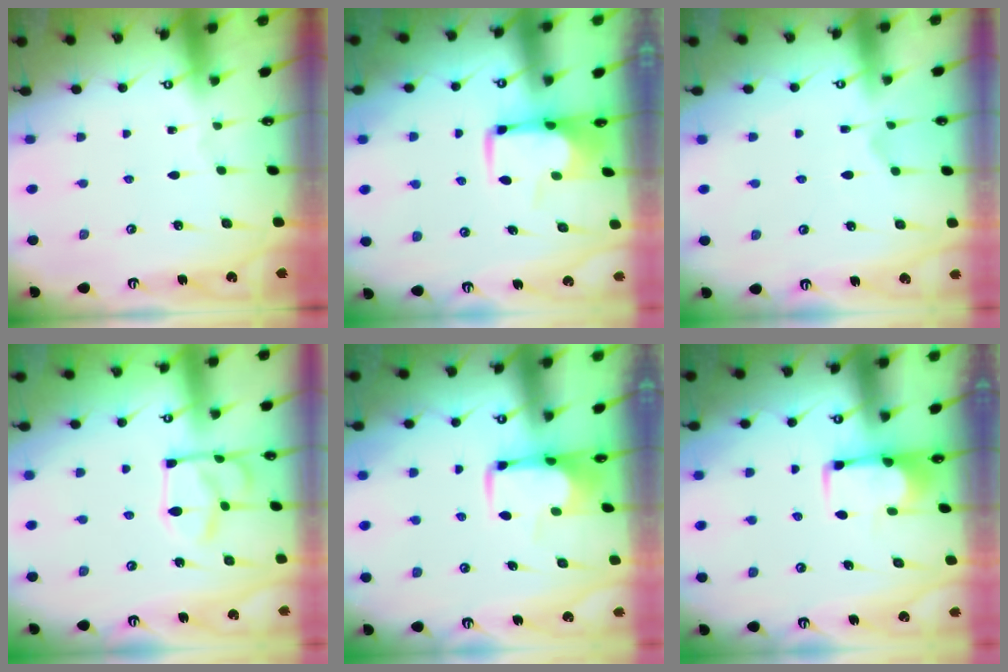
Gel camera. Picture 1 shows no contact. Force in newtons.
{"total": 1.0, "press": 0.7, "slide": 0.7}
{"total": 3.6, "press": 3.4, "slide": 1.1}
{"total": 5.5, "press": 5.5, "slide": 0.2}
{"total": 1.6, "press": 1.6, "slide": 0.4}
{"total": 1.1, "press": 1.1, "slide": 0.0}